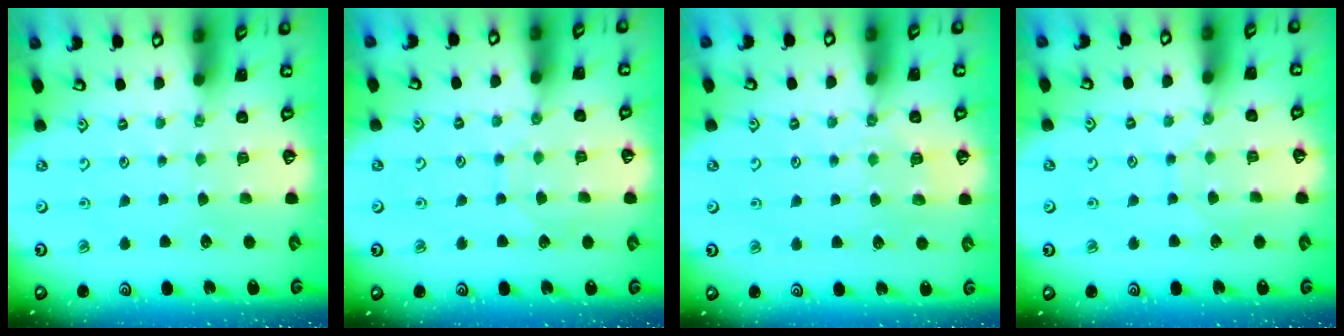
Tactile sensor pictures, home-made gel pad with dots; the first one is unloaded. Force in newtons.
{"total": 6.2, "press": 6.2, "slide": 0.5}
{"total": 4.0, "press": 3.9, "slide": 0.6}
{"total": 5.4, "press": 5.4, "slide": 0.5}